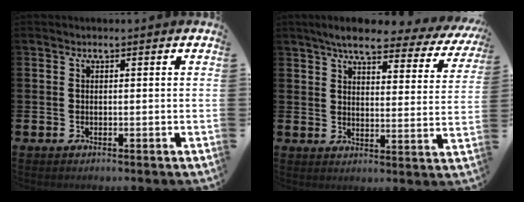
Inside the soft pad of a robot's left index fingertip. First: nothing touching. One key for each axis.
{"total": 6.1, "fx": 5.3, "fy": 1.2, "fz": 2.7, "tx": -0.061, "ty": -0.031, "tz": 0.085}